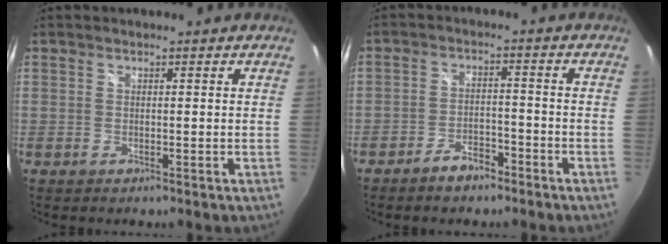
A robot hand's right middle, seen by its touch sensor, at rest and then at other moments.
{"total": 4.8, "force": [-3.8, 1.8, 2.3], "torque": [-0.058, 0.009, -0.058]}